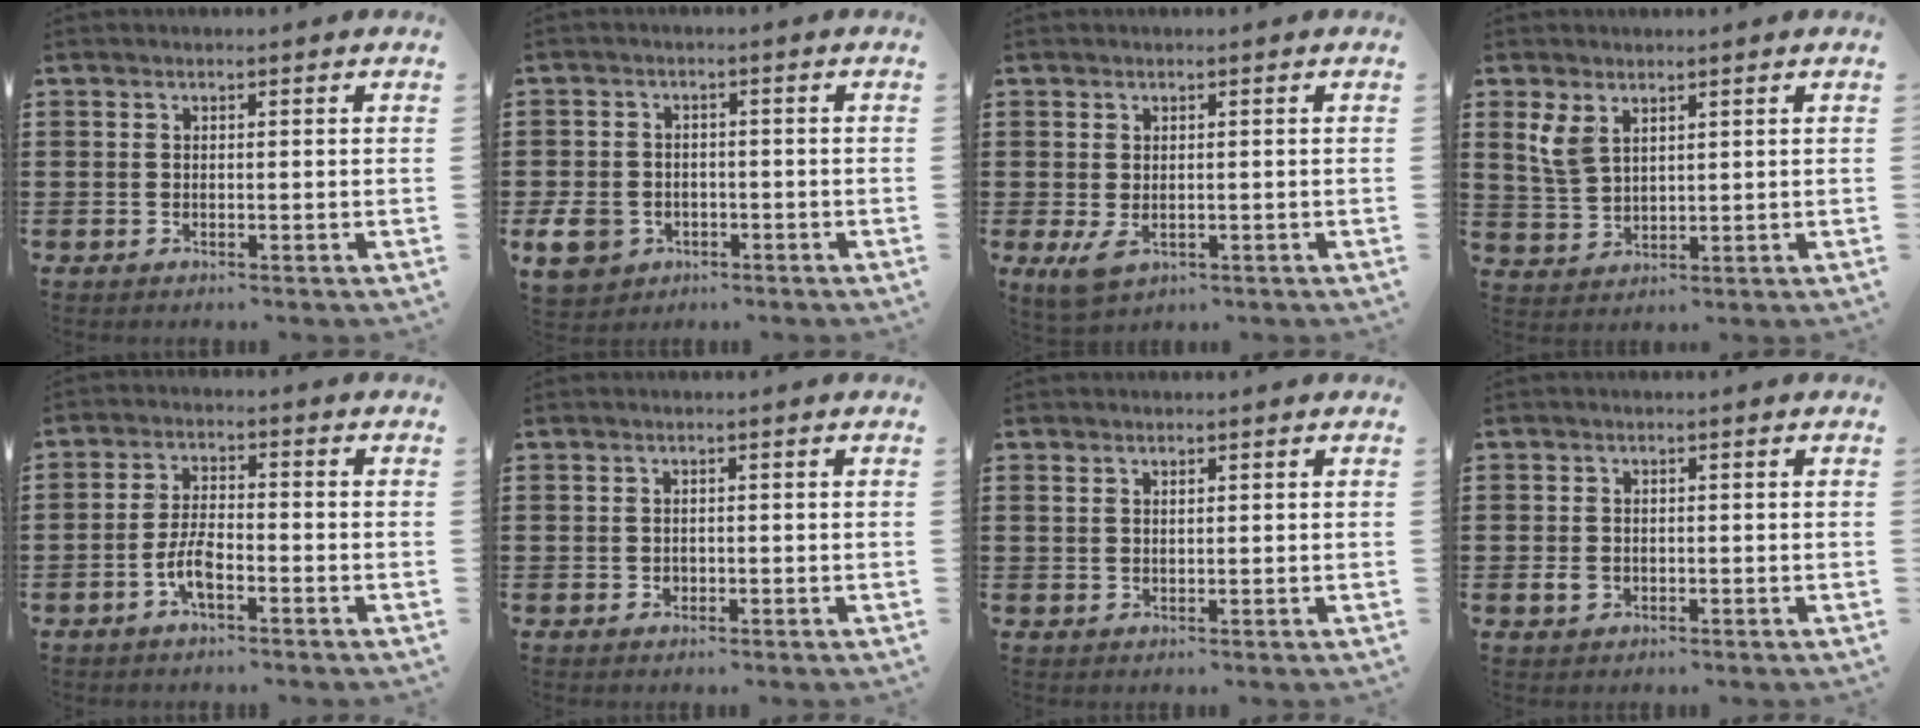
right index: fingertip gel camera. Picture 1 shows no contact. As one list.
[{"total": 5.3, "force": [-2.5, 4.1, 2.2], "torque": [-0.078, 0.001, -0.055]}, {"total": 2.6, "force": [-0.8, 1.2, 2.1], "torque": [-0.053, -0.007, -0.016]}, {"total": 4.3, "force": [2.4, 2.5, 2.5], "torque": [-0.066, 0.005, 0.043]}, {"total": 5.0, "force": [-2.4, 1.7, 4.0], "torque": [-0.095, 0.001, -0.052]}, {"total": 0.9, "force": [-0.1, 0.9, 0.3], "torque": [-0.008, 0.006, -0.002]}, {"total": 0.6, "force": [0.4, 0.3, 0.4], "torque": [-0.010, 0.001, 0.007]}, {"total": 1.8, "force": [-0.6, 1.4, 1.0], "torque": [-0.021, 0.001, -0.011]}]